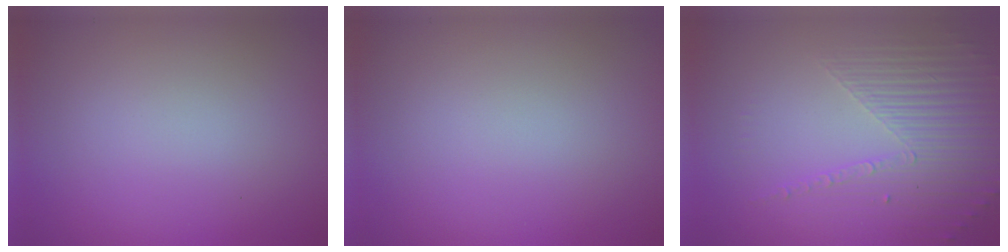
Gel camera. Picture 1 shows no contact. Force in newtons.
{"total": 0.0}
{"total": 5.2, "press": 3.2, "slide": 4.1}